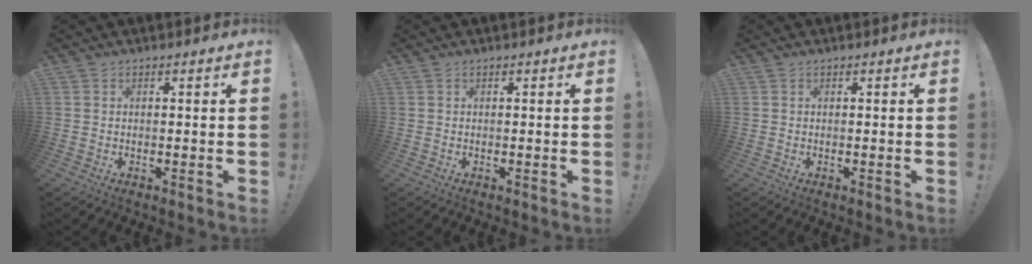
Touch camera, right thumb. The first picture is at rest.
{"total": 0.0}
{"total": 0.0}